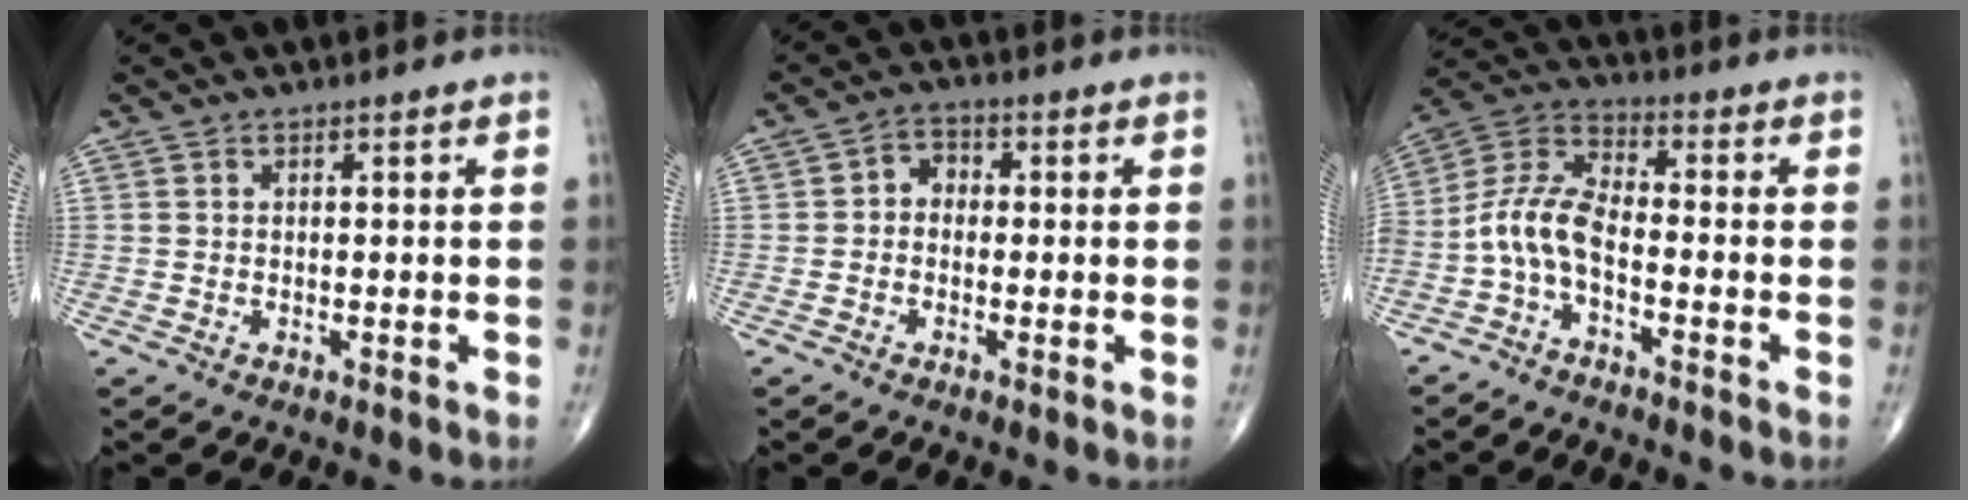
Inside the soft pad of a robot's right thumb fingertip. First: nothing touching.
{"total": 3.4, "force": [-0.3, 2.8, 1.9], "torque": [-0.009, 0.016, -0.019]}
{"total": 8.5, "force": [-3.3, 4.0, 6.8], "torque": [-0.141, 0.050, -0.079]}